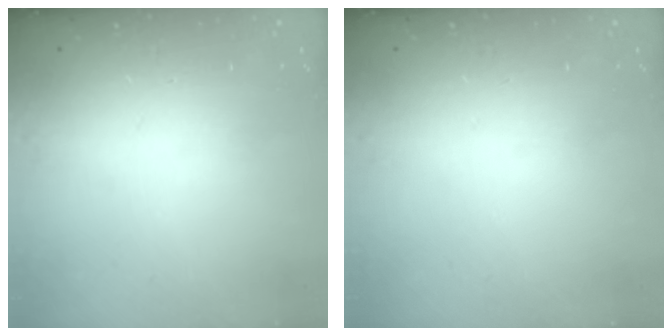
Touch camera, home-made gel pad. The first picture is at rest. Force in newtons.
{"total": 0.0}